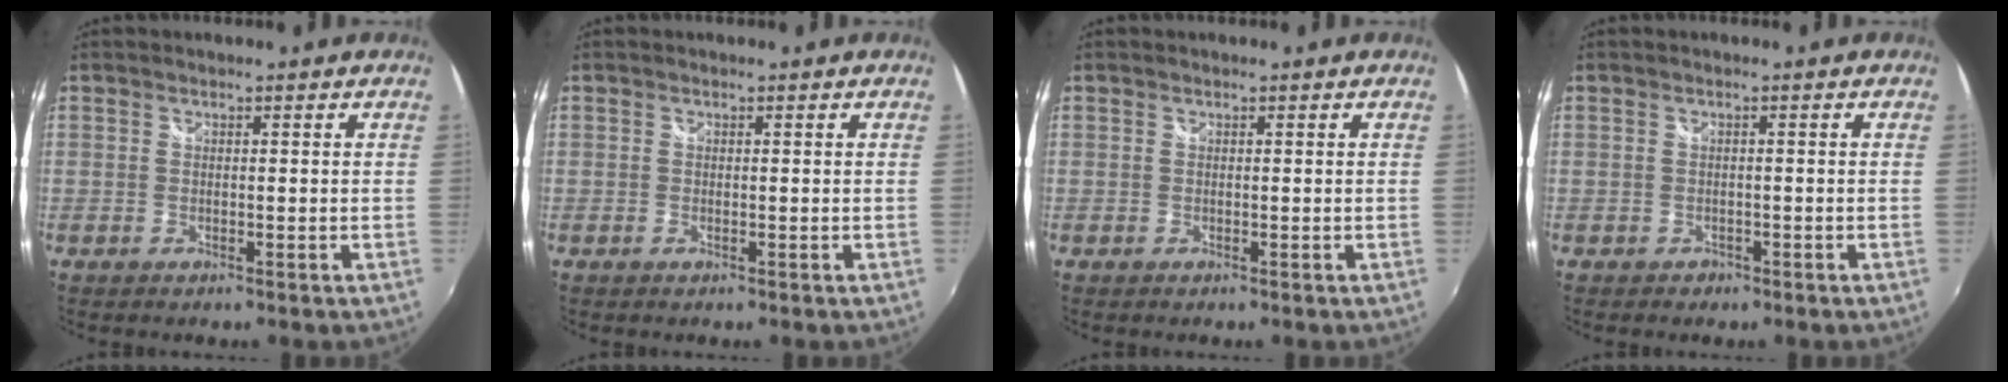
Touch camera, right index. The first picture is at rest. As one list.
[{"total": 0.0}, {"total": 0.0}, {"total": 1.6, "force": [-1.0, 1.2, 0.3], "torque": [-0.010, -0.002, -0.012]}]